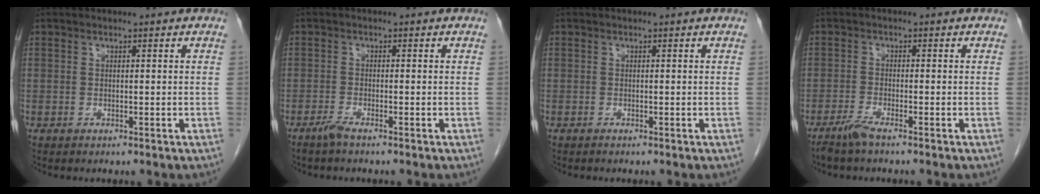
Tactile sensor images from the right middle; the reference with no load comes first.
{"total": 1.6, "force": [-1.3, -0.1, 0.9], "torque": [-0.027, -0.004, -0.029]}
{"total": 0.0}
{"total": 2.5, "force": [-2.1, -0.1, 1.5], "torque": [-0.040, -0.006, -0.045]}